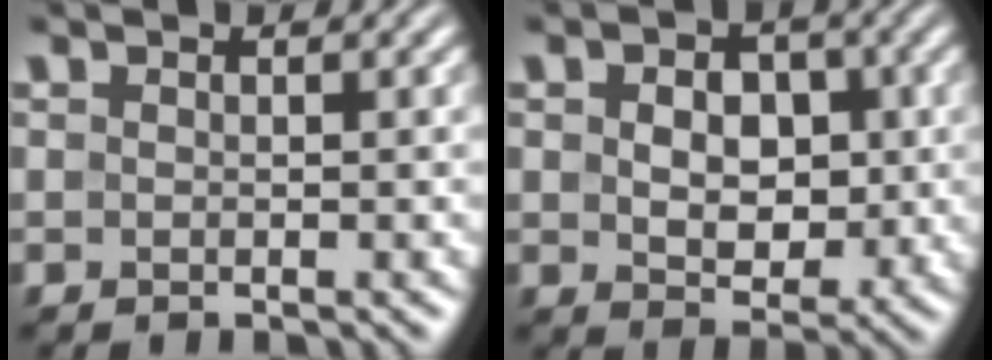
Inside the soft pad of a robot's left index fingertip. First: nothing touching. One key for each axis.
{"total": 4.9, "fx": 0.2, "fy": 3.6, "fz": 3.3, "tx": -0.054, "ty": -0.006, "tz": 0.000}